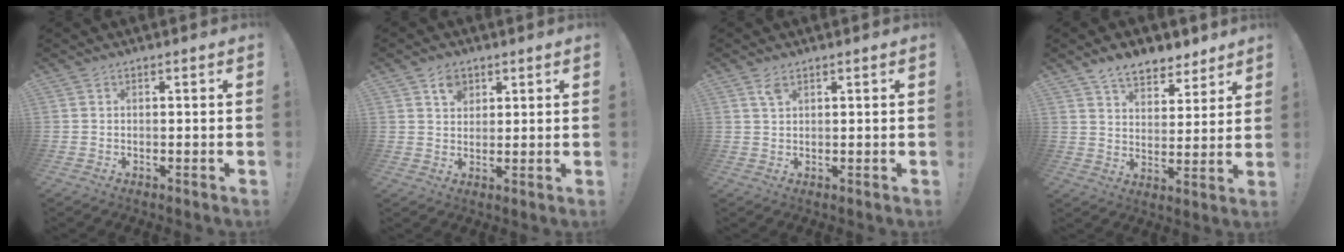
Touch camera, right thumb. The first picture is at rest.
{"total": 5.0, "force": [2.7, 3.7, 1.9], "torque": [-0.025, -0.006, 0.047]}
{"total": 2.9, "force": [1.6, 1.3, 1.9], "torque": [-0.033, -0.002, 0.028]}
{"total": 9.6, "force": [7.5, 4.9, 3.5], "torque": [-0.051, -0.047, 0.140]}